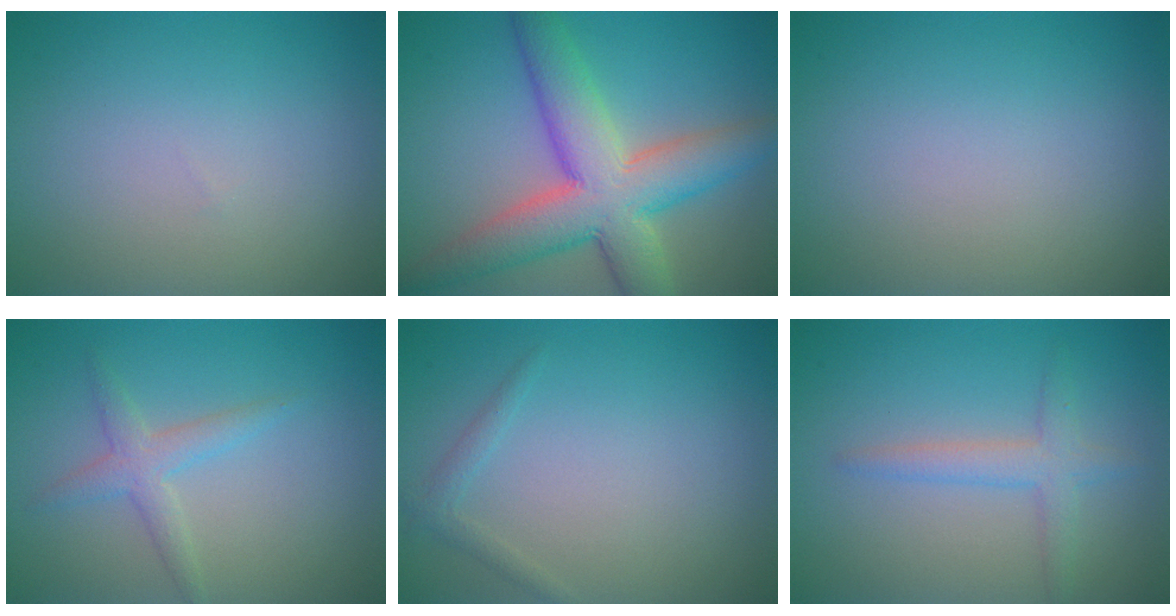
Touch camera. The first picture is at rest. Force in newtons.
{"total": 9.2, "press": 9.2, "slide": 0.5}
{"total": 0.0}
{"total": 2.2, "press": 2.2, "slide": 0.1}
{"total": 1.1, "press": 1.1, "slide": 0.1}
{"total": 2.4, "press": 2.4, "slide": 0.1}